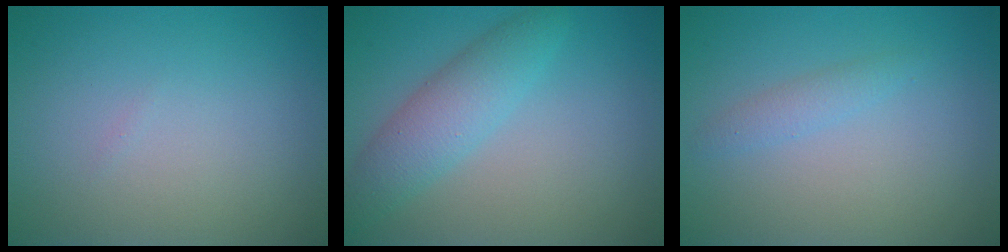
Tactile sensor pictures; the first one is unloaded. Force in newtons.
{"total": 3.9, "press": 3.9, "slide": 0.0}
{"total": 1.3, "press": 1.3, "slide": 0.1}